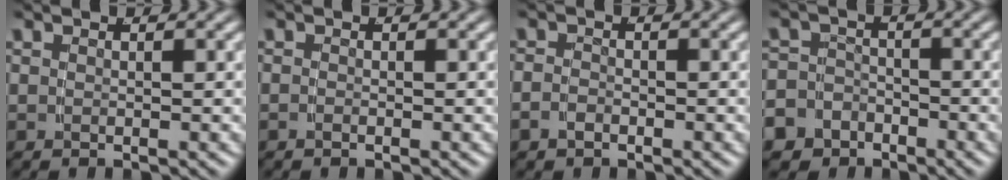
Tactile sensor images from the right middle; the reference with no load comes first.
{"total": 0.7, "force": [-0.6, -0.4, 0.1], "torque": [-0.003, -0.004, -0.010]}
{"total": 1.4, "force": [-1.2, 0.6, 0.4], "torque": [-0.013, -0.010, -0.017]}
{"total": 7.7, "force": [-4.3, 6.1, 1.6], "torque": [-0.035, -0.025, -0.079]}